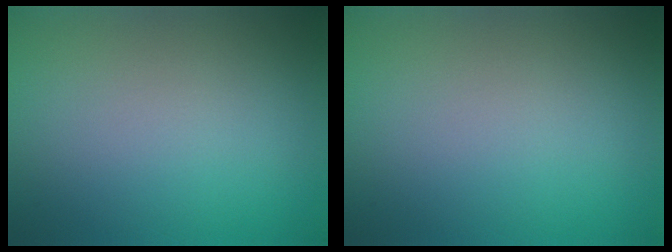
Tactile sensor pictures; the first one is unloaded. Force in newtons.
{"total": 0.0}